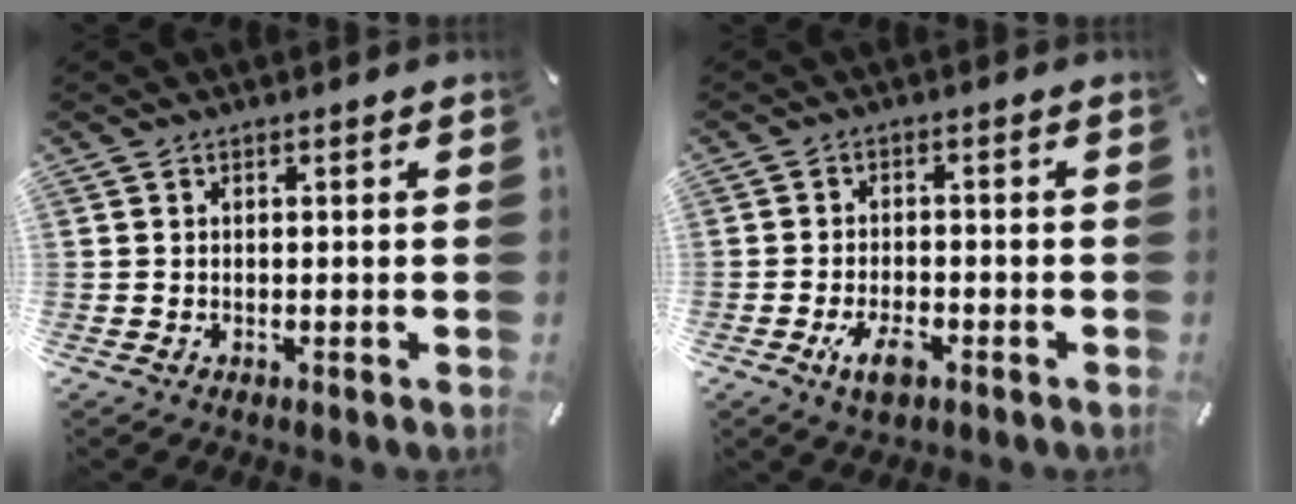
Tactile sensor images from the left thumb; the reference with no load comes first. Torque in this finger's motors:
{"motor_torque": [-0.01, 0.96, 0.25, -0.08, 0.17]}